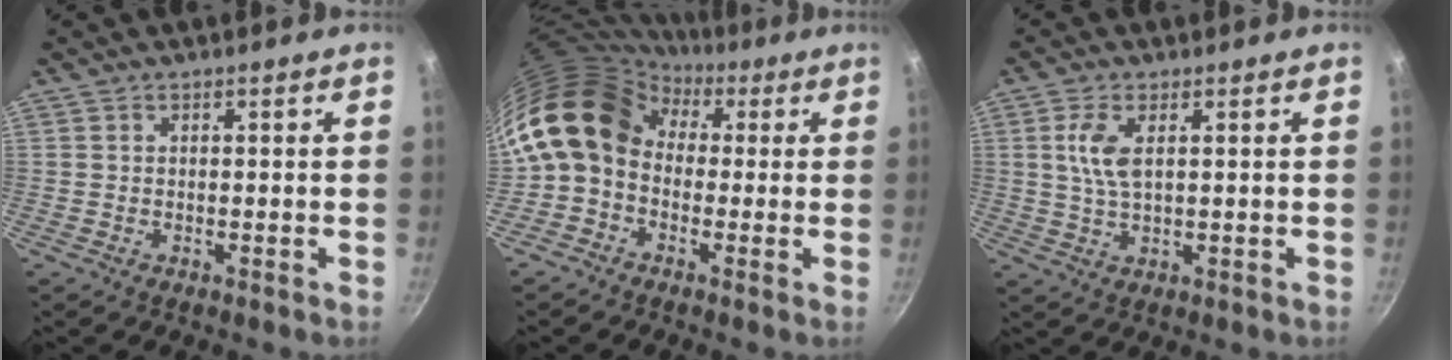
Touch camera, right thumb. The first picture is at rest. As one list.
[{"total": 12.3, "force": [2.0, 9.5, 7.5], "torque": [-0.113, 0.024, 0.009]}, {"total": 5.6, "force": [1.4, 2.5, 4.8], "torque": [-0.098, -0.002, 0.028]}]